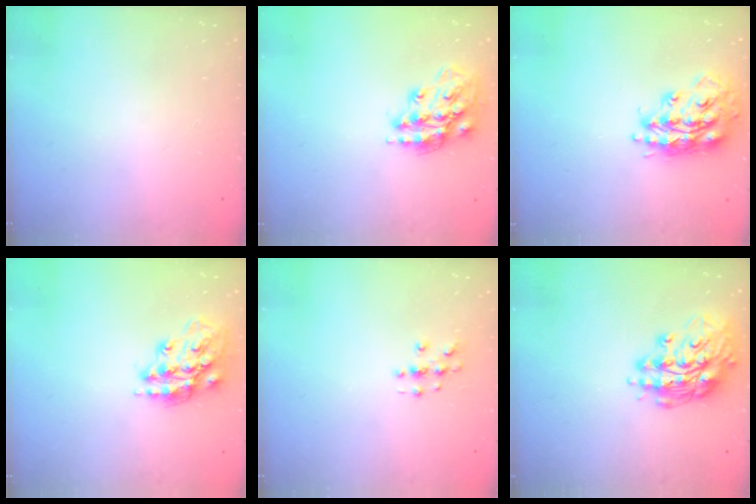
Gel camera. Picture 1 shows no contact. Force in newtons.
{"total": 16.1, "press": 16.1, "slide": 1.5}
{"total": 17.4, "press": 17.4, "slide": 1.1}
{"total": 16.1, "press": 16.1, "slide": 1.5}
{"total": 2.7, "press": 2.7, "slide": 0.3}
{"total": 15.2, "press": 15.2, "slide": 0.8}